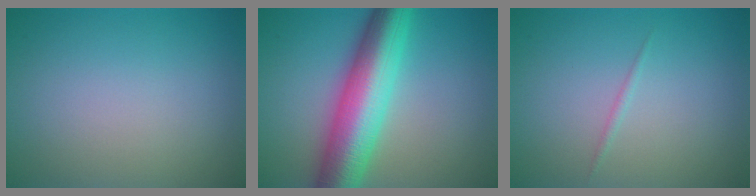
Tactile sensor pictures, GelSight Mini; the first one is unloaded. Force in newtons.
{"total": 10.1, "press": 10.1, "slide": 0.2}
{"total": 0.5, "press": 0.5, "slide": 0.0}